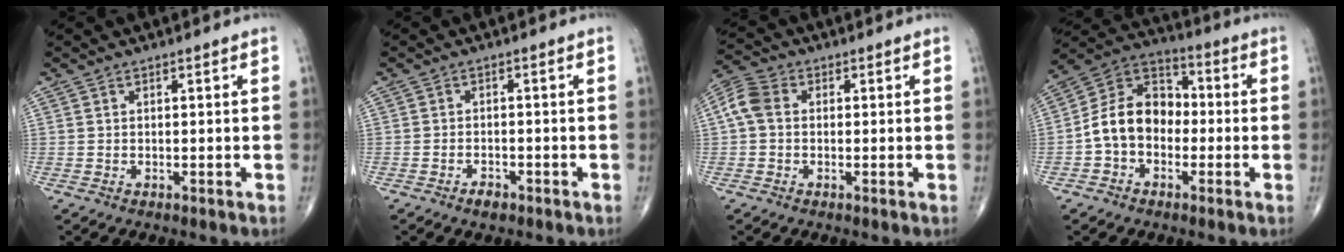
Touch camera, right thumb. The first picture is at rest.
{"total": 2.0, "force": [-1.4, 1.0, 1.0], "torque": [-0.015, 0.008, -0.023]}
{"total": 5.7, "force": [0.3, 4.4, 3.7], "torque": [-0.082, 0.019, -0.003]}
{"total": 11.0, "force": [-2.0, 8.2, 7.1], "torque": [-0.109, 0.043, -0.053]}